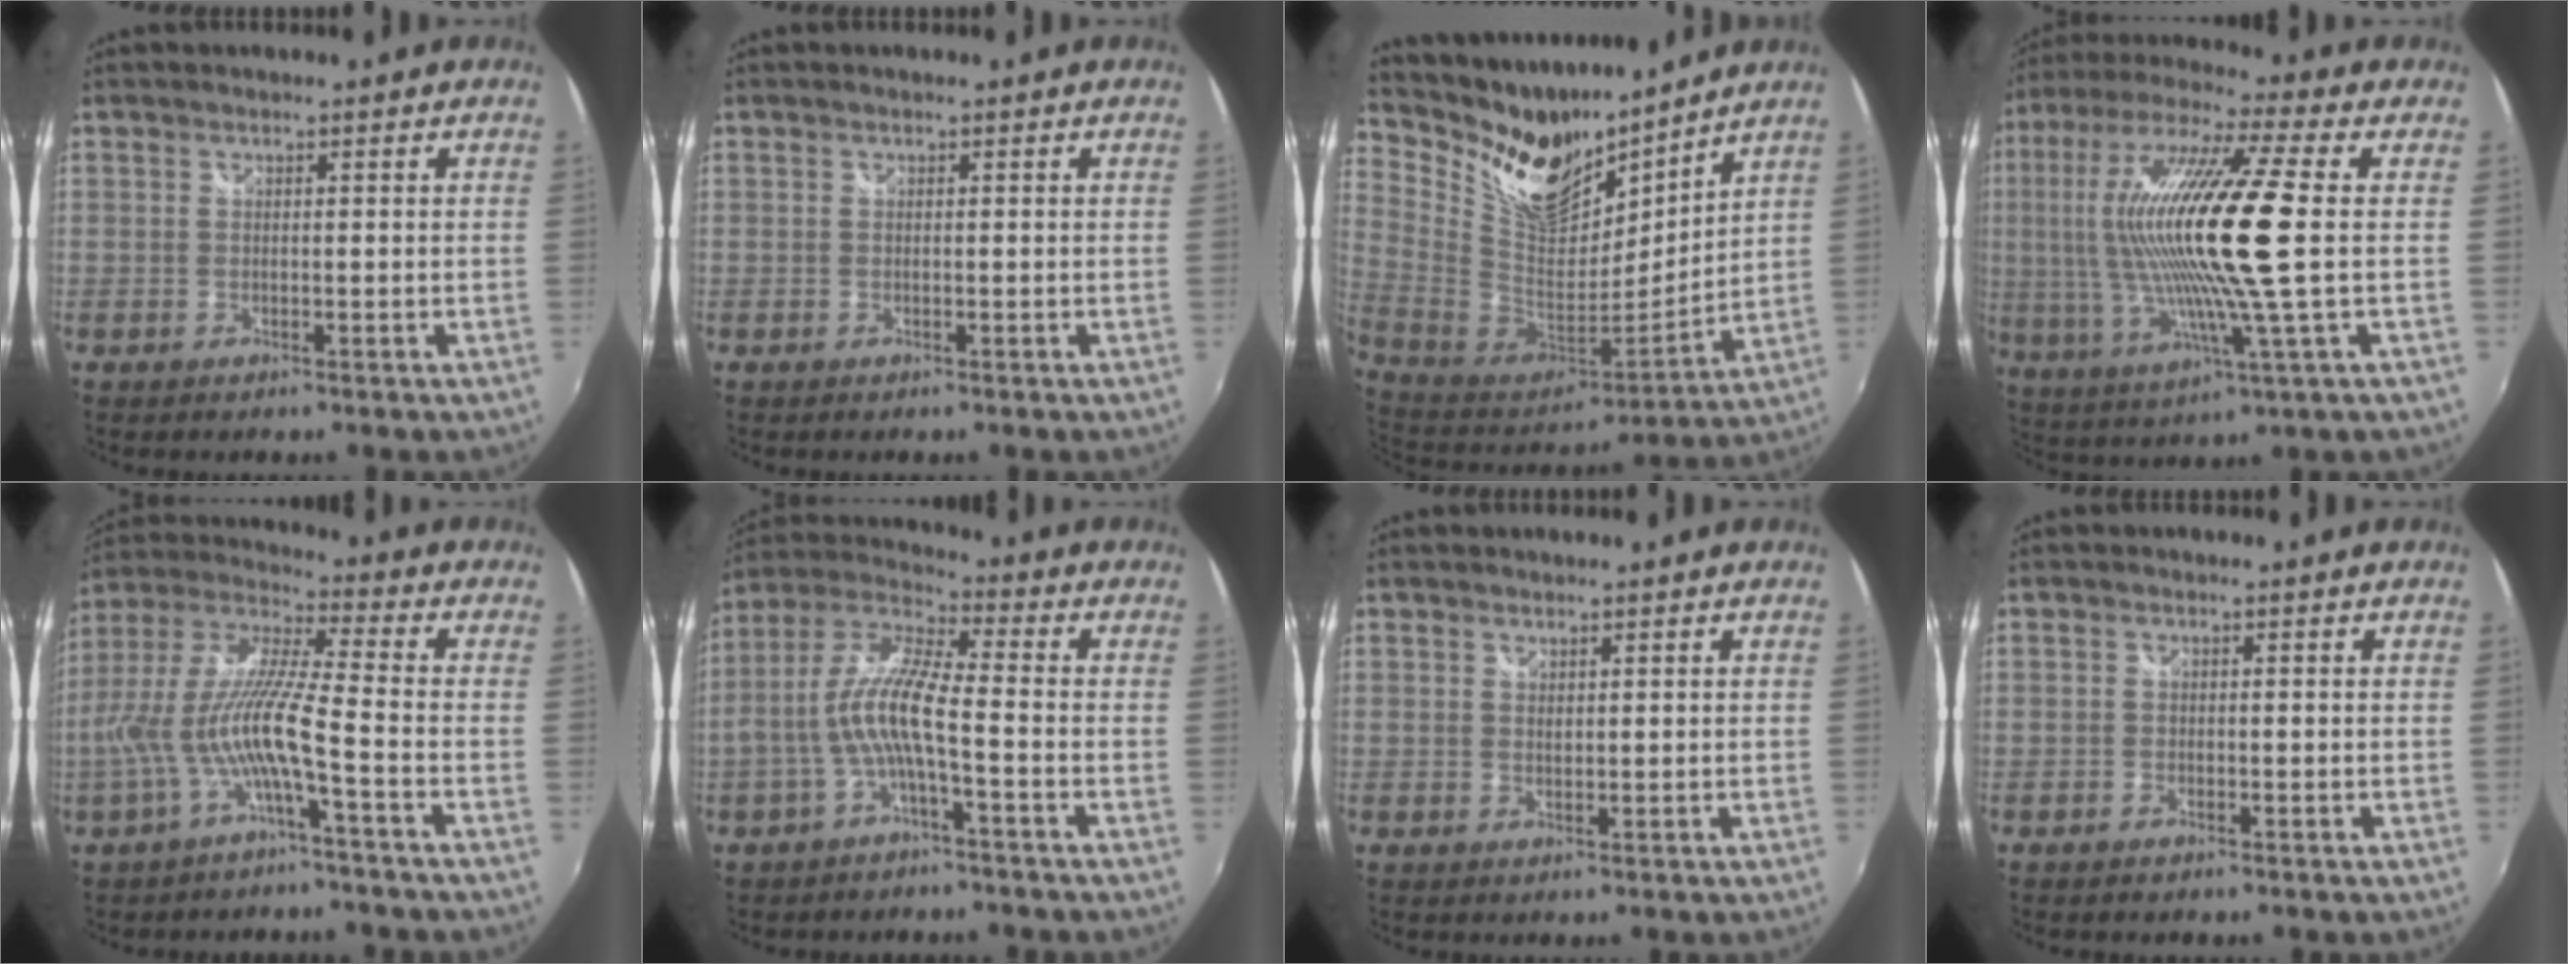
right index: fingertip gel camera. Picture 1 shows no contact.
{"total": 0.0}
{"total": 19.1, "force": [14.7, 8.6, 8.6], "torque": [-0.204, -0.014, 0.277]}
{"total": 21.1, "force": [1.9, 2.3, 20.9], "torque": [-0.391, 0.003, 0.027]}
{"total": 12.4, "force": [-4.8, 0.2, 11.4], "torque": [-0.219, -0.006, -0.092]}
{"total": 9.5, "force": [-2.6, 1.4, 9.0], "torque": [-0.198, 0.011, -0.049]}
{"total": 0.7, "force": [0.6, 0.2, 0.0], "torque": [0.002, 0.000, 0.012]}
{"total": 0.8, "force": [-0.7, 0.4, 0.2], "torque": [-0.007, -0.002, -0.014]}